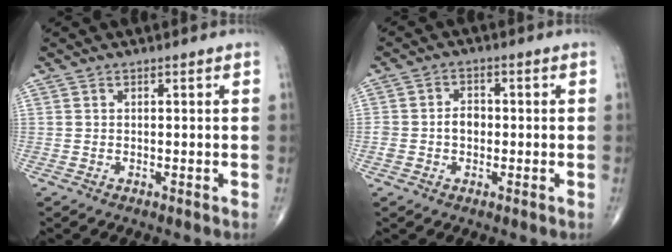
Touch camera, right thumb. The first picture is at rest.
{"total": 3.8, "force": [-0.4, 2.8, 2.6], "torque": [-0.041, 0.015, -0.009]}